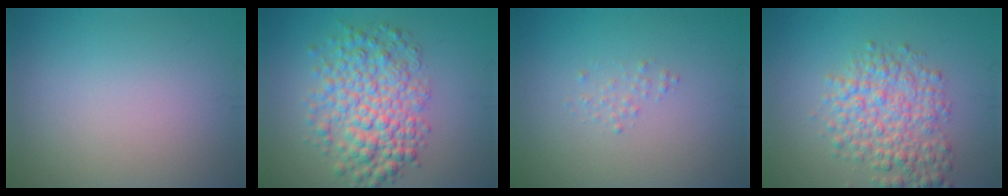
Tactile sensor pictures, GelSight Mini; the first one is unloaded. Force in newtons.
{"total": 6.5, "press": 6.5, "slide": 0.2}
{"total": 0.8, "press": 0.8, "slide": 0.0}
{"total": 5.2, "press": 5.2, "slide": 0.2}